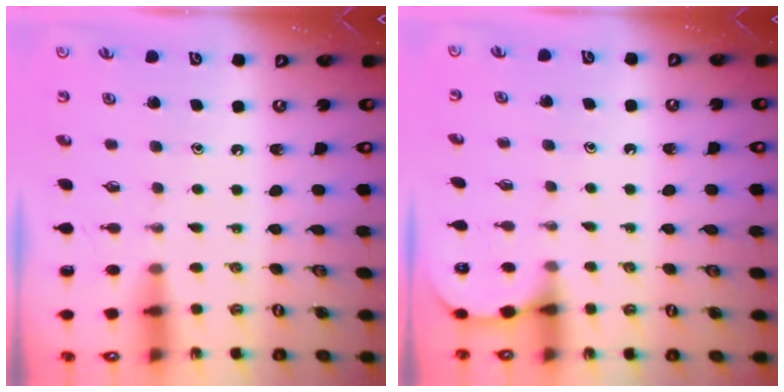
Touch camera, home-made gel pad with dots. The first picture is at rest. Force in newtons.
{"total": 2.5, "press": 2.5, "slide": 0.2}